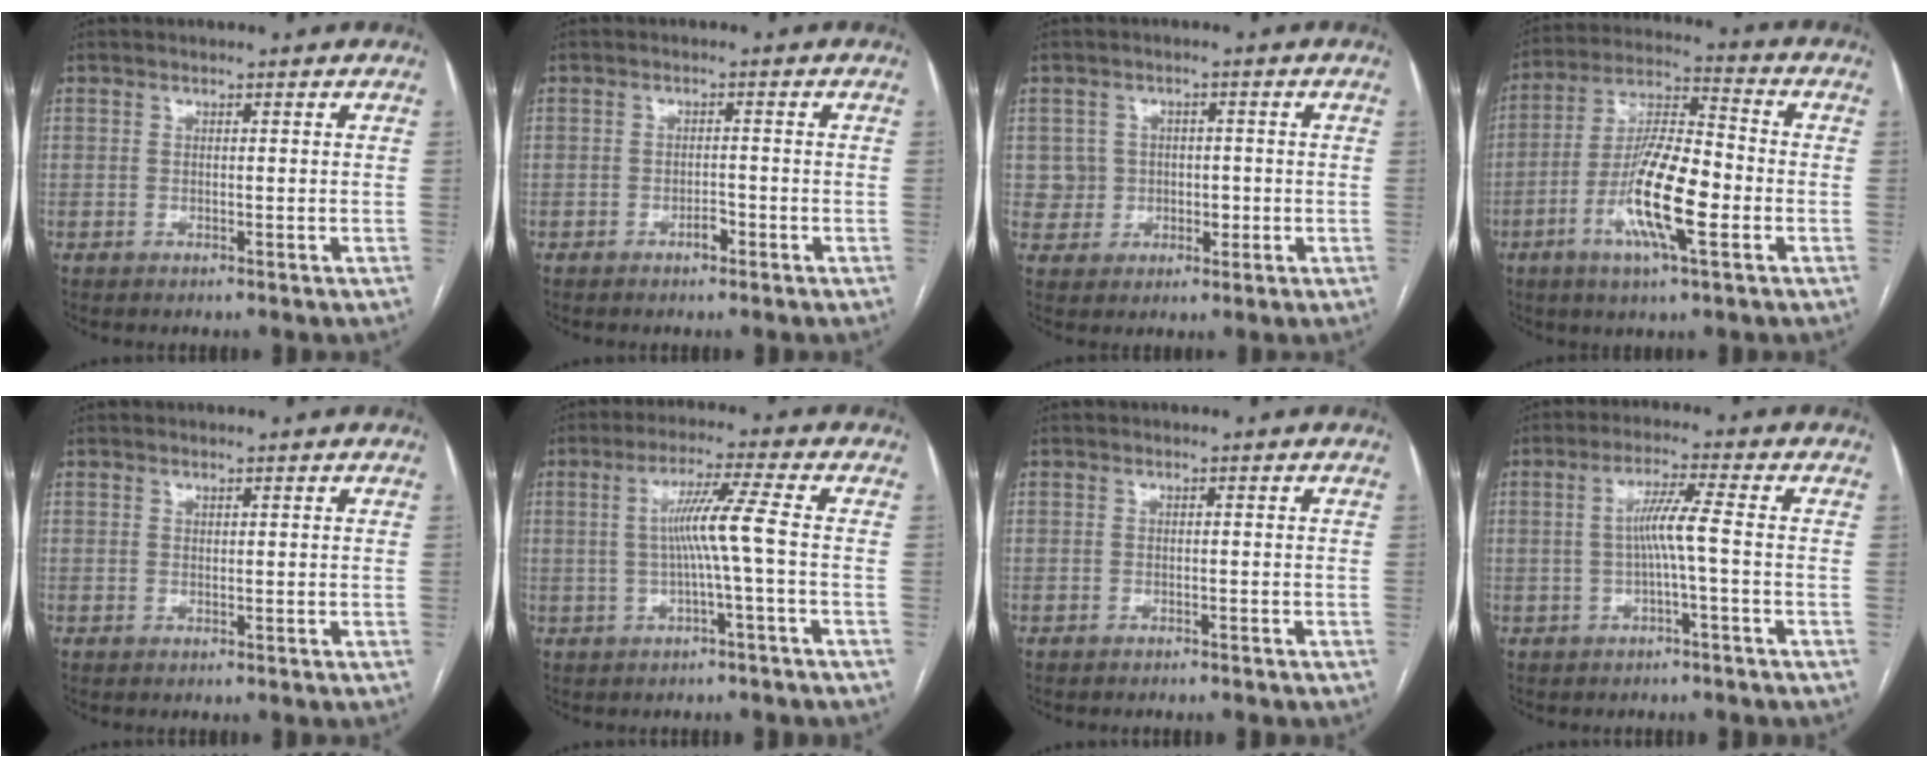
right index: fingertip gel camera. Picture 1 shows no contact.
{"total": 1.9, "force": [-1.3, 0.8, 1.1], "torque": [-0.016, 0.004, -0.020]}
{"total": 4.7, "force": [-0.1, 4.7, 0.6], "torque": [0.006, 0.021, 0.007]}
{"total": 14.0, "force": [-4.5, 2.5, 13.0], "torque": [-0.253, -0.002, -0.082]}
{"total": 0.0}
{"total": 6.6, "force": [-0.6, -1.2, 6.4], "torque": [-0.120, 0.012, -0.008]}
{"total": 2.9, "force": [-2.6, 0.9, 1.0], "torque": [-0.017, -0.004, -0.027]}
{"total": 4.9, "force": [-0.7, -0.5, 4.8], "torque": [-0.088, 0.014, -0.011]}